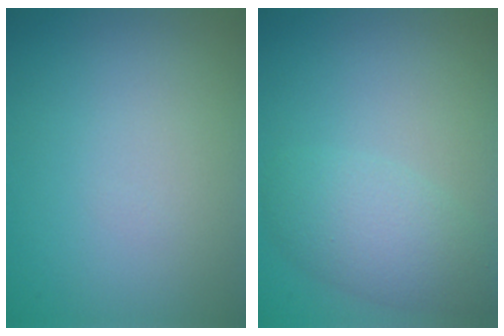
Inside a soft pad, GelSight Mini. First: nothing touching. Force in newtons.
{"total": 3.9, "press": 3.9, "slide": 0.2}